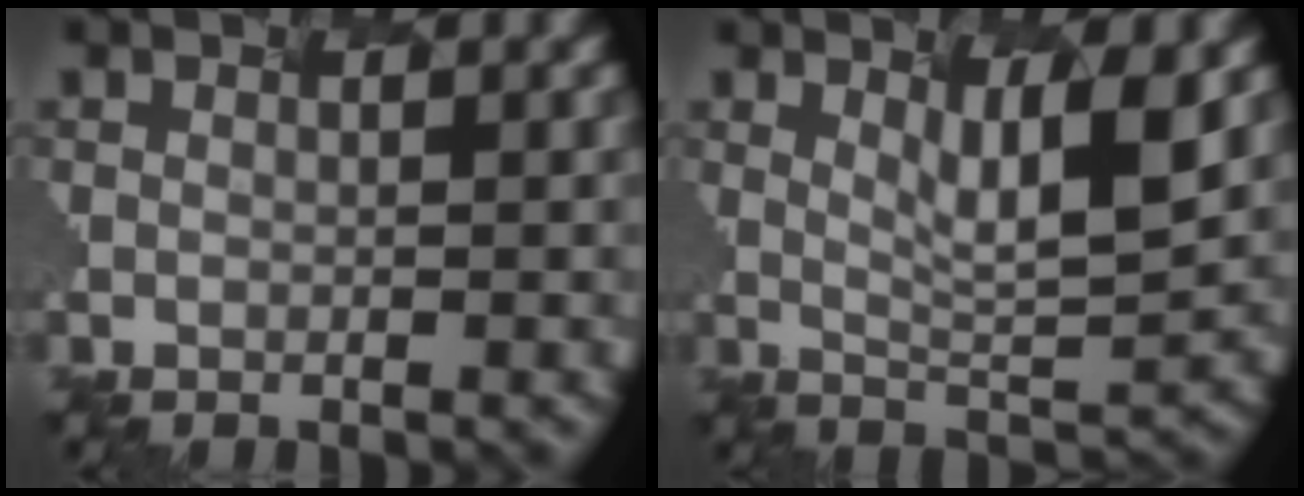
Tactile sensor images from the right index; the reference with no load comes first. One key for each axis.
{"total": 3.0, "fx": 1.1, "fy": -0.3, "fz": 2.8, "tx": -0.084, "ty": -0.023, "tz": 0.051}